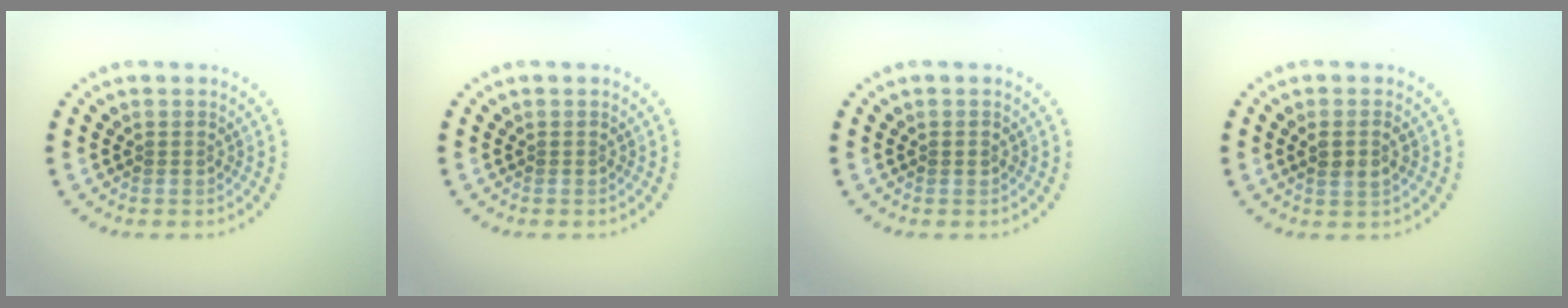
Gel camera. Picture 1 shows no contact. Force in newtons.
{"total": 0.0}
{"total": 0.6, "press": 0.6, "slide": 0.1}
{"total": 1.9, "press": 1.8, "slide": 0.6}